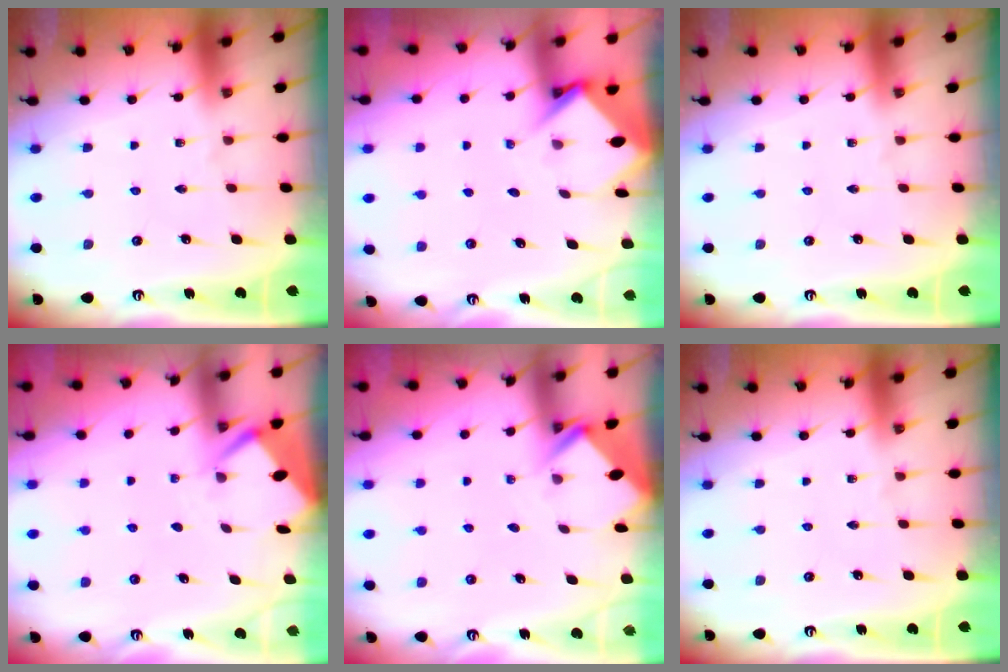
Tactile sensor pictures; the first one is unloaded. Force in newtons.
{"total": 3.5, "press": 3.5, "slide": 0.2}
{"total": 0.0}
{"total": 2.6, "press": 2.6, "slide": 0.4}
{"total": 2.8, "press": 2.8, "slide": 0.2}
{"total": 0.0}